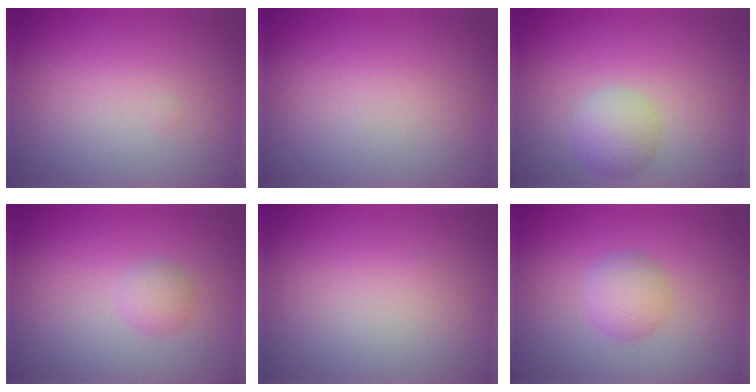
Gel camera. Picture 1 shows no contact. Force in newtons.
{"total": 0.0}
{"total": 2.5, "press": 2.5, "slide": 0.1}
{"total": 1.4, "press": 1.4, "slide": 0.1}
{"total": 0.0}
{"total": 2.5, "press": 2.5, "slide": 0.1}